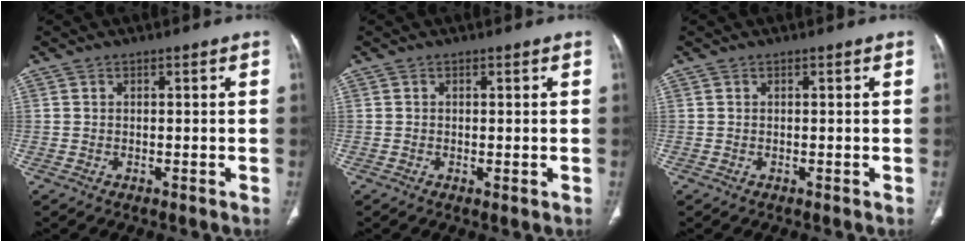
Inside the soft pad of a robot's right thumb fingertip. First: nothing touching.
{"total": 0.6, "force": [-0.1, 0.2, 0.6], "torque": [-0.015, -0.004, -0.001]}
{"total": 0.0}